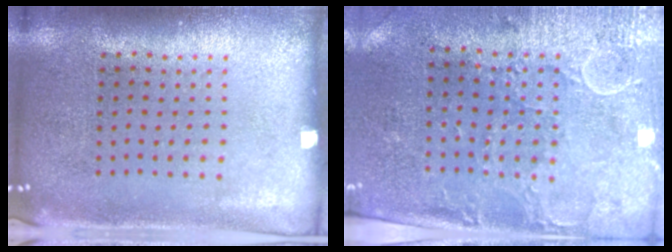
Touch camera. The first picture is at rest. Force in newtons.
{"total": 2.9, "press": 2.4, "slide": 1.7}